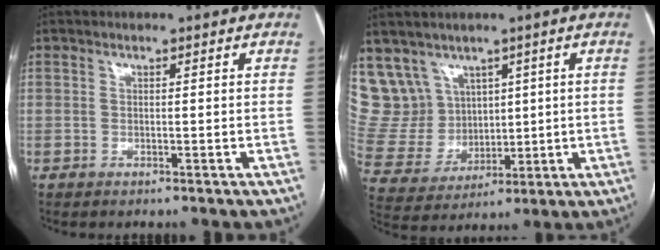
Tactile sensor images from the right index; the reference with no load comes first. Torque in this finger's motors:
{"motor_torque": [-0.21, 0.35, 0.02, 0.01]}